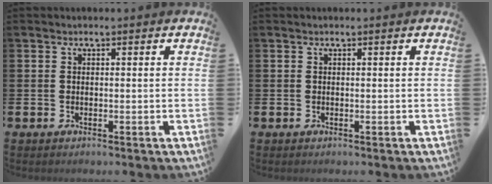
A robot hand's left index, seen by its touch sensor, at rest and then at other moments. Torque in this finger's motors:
{"motor_torque": [-0.01, 0.17, -0.17, -0.01]}